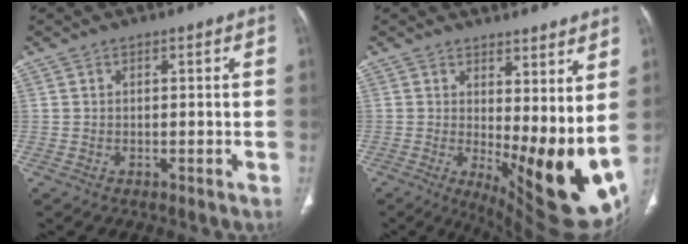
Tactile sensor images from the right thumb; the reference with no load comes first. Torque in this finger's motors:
{"motor_torque": [0.65, 2.58, 0.18, 0.09, 0.31]}